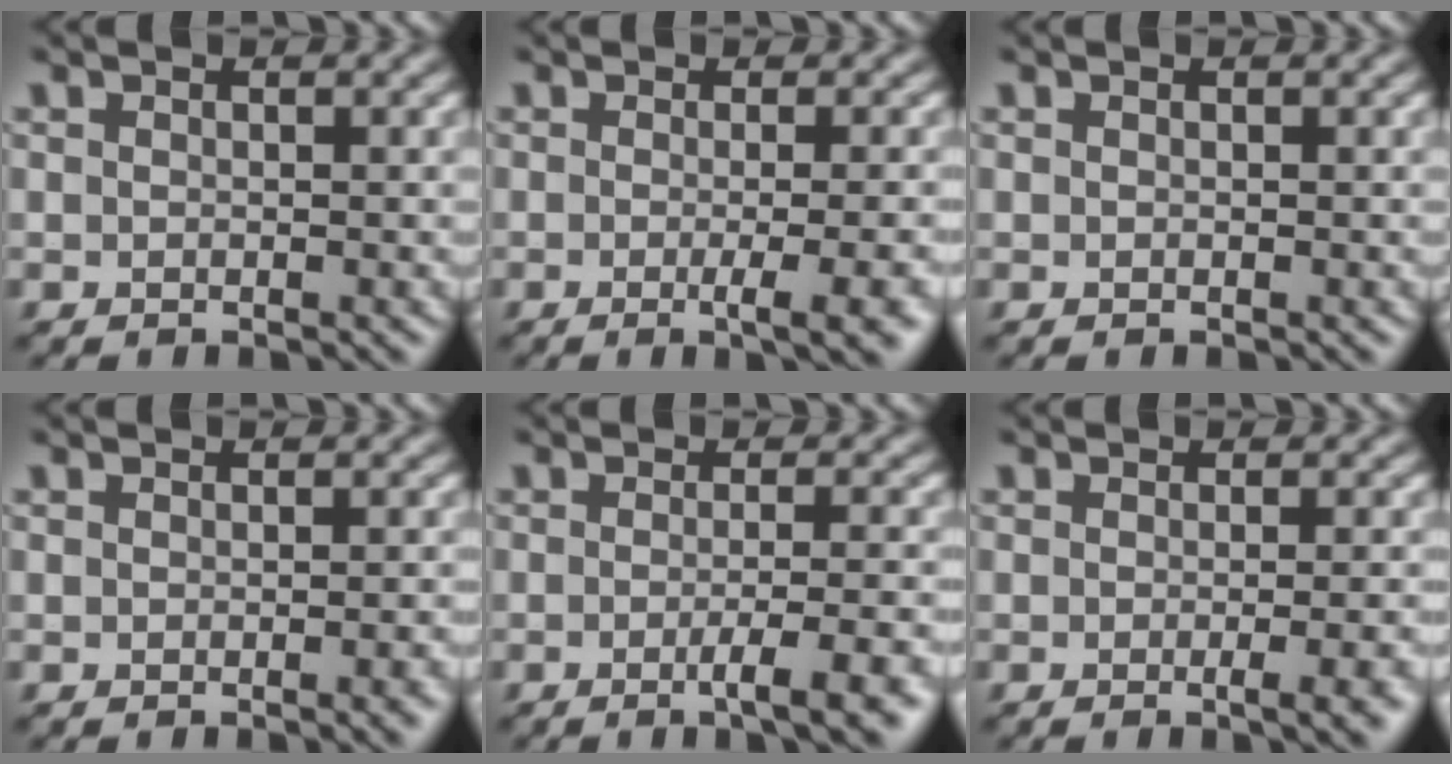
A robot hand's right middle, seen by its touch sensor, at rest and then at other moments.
{"total": 4.9, "force": [-1.0, 1.5, 4.5], "torque": [-0.048, -0.007, -0.012]}
{"total": 0.0}
{"total": 1.7, "force": [-0.5, 0.5, 1.6], "torque": [-0.013, -0.003, -0.006]}
{"total": 4.3, "force": [-1.5, 0.9, 3.9], "torque": [-0.050, -0.002, -0.026]}
{"total": 4.0, "force": [-0.9, 1.3, 3.7], "torque": [-0.033, -0.005, -0.011]}